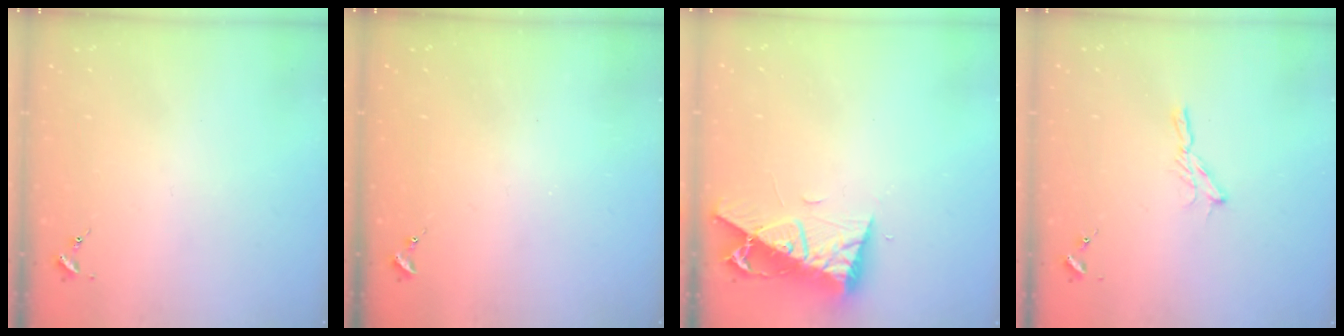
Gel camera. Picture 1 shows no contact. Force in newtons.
{"total": 0.0}
{"total": 9.3, "press": 9.2, "slide": 1.1}
{"total": 5.4, "press": 5.4, "slide": 0.4}